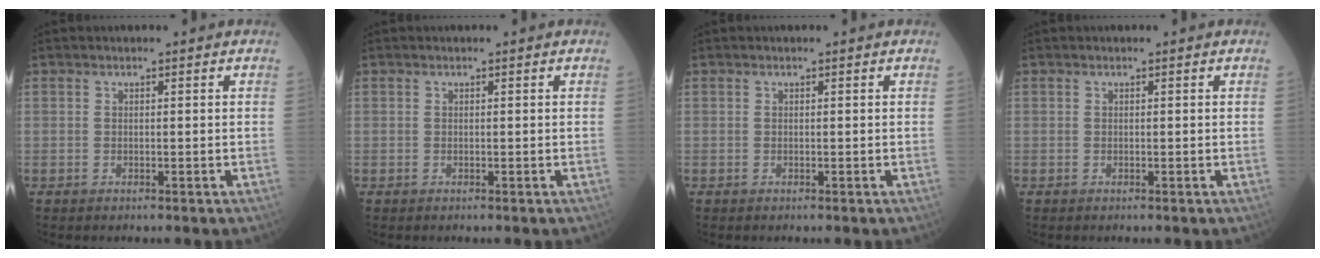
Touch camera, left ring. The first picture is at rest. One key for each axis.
{"total": 0.0}
{"total": 0.0}
{"total": 0.0}